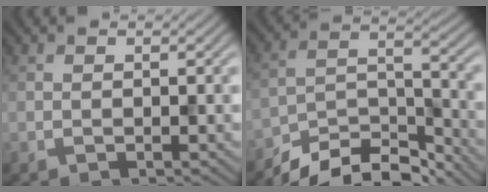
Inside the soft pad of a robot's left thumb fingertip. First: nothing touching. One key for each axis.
{"total": 9.9, "fx": -8.6, "fy": 2.8, "fz": 4.2, "tx": -0.070, "ty": -0.001, "tz": -0.161}